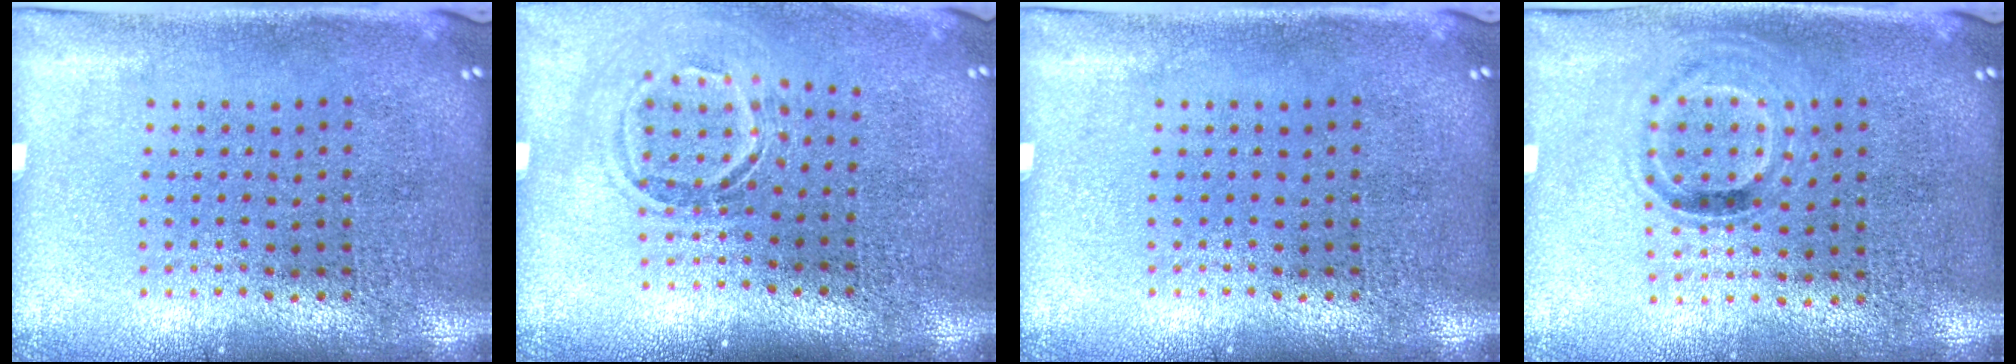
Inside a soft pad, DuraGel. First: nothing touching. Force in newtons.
{"total": 1.6, "press": 1.1, "slide": 1.2}
{"total": 0.0}
{"total": 1.0, "press": 0.8, "slide": 0.5}